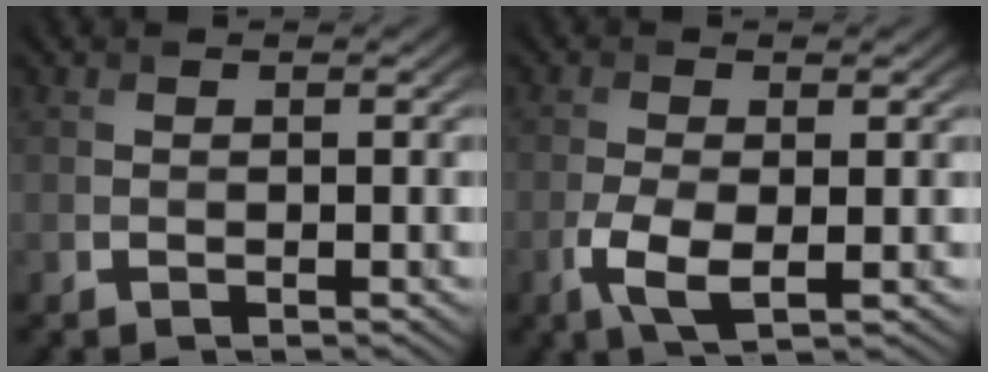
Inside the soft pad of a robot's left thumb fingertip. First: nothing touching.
{"total": 4.4, "force": [-1.4, 1.8, 3.8], "torque": [-0.091, -0.006, -0.028]}